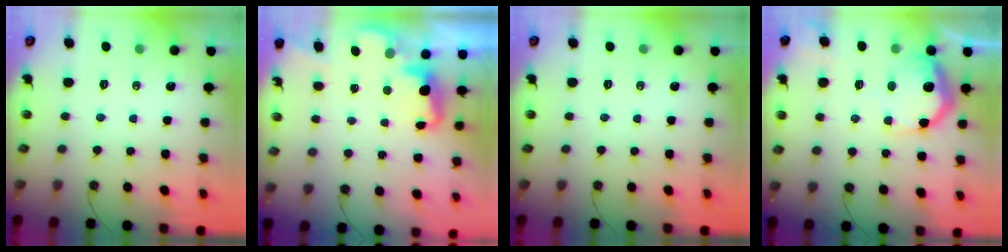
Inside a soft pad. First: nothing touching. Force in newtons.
{"total": 2.3, "press": 2.2, "slide": 0.7}
{"total": 0.0}
{"total": 18.4, "press": 18.3, "slide": 1.3}